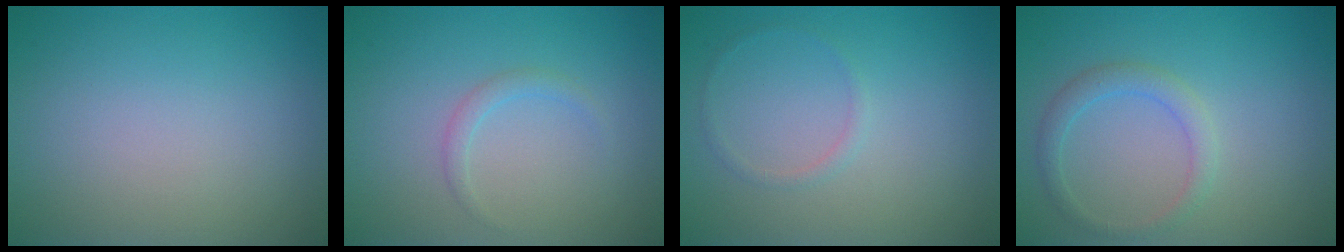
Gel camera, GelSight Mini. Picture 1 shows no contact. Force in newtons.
{"total": 1.1, "press": 1.1, "slide": 0.1}
{"total": 0.8, "press": 0.8, "slide": 0.1}
{"total": 2.0, "press": 2.0, "slide": 0.1}